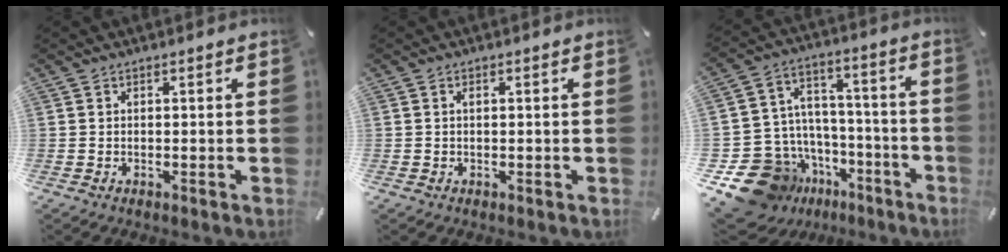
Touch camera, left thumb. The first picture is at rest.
{"total": 0.8, "force": [0.2, 0.4, 0.6], "torque": [-0.012, 0.003, 0.002]}
{"total": 15.1, "force": [-8.7, 11.4, 4.6], "torque": [-0.072, 0.042, -0.131]}